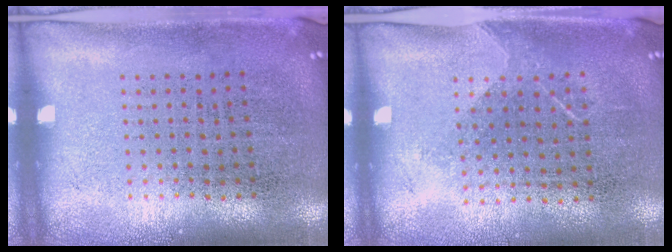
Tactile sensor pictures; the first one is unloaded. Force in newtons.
{"total": 1.2, "press": 1.0, "slide": 0.8}